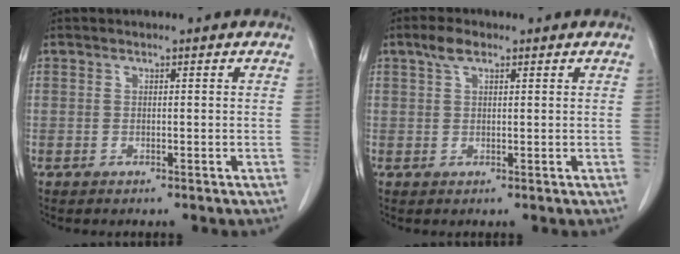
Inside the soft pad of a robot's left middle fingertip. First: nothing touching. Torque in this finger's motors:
{"motor_torque": [0.58, -0.35, -0.16, -0.02]}